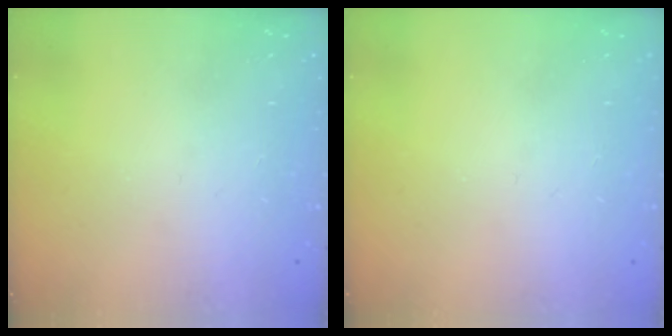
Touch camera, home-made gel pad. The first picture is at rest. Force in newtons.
{"total": 0.0}